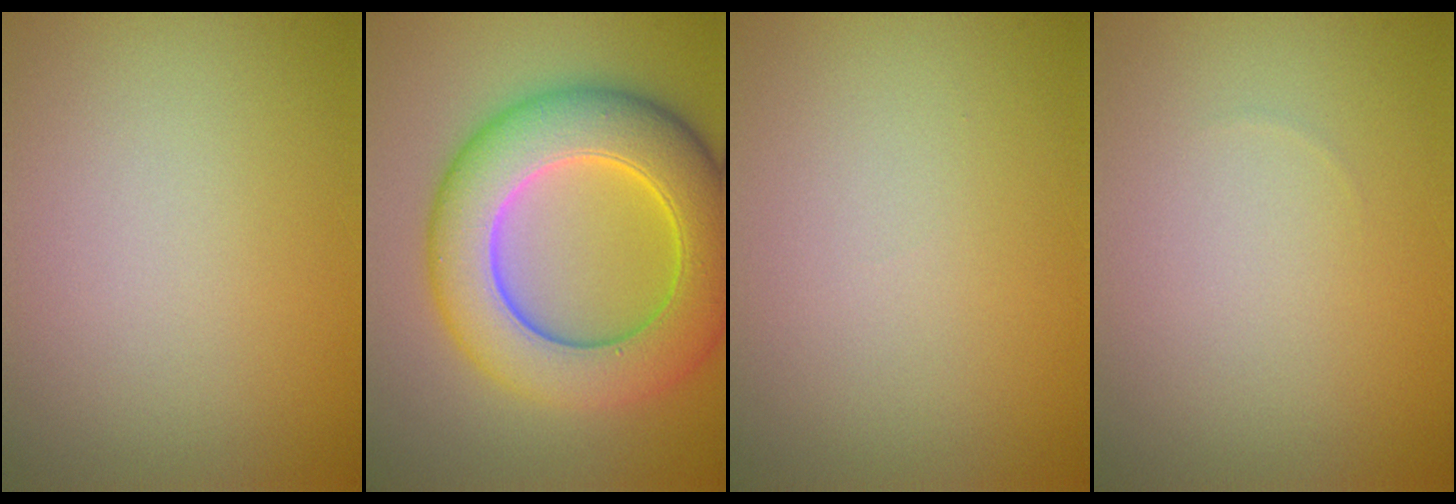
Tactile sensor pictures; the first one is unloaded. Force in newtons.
{"total": 10.3, "press": 10.2, "slide": 0.3}
{"total": 0.0}
{"total": 0.0}